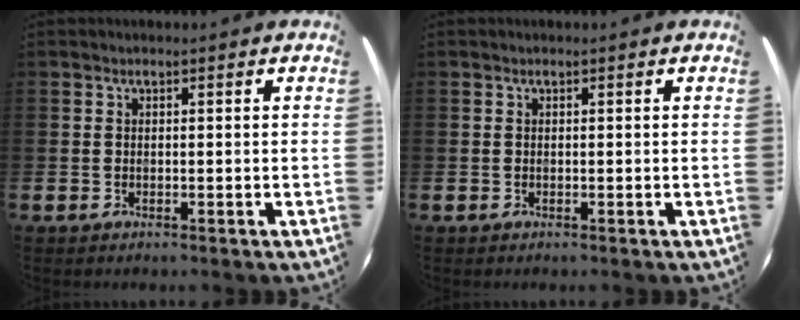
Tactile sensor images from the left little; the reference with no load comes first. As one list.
[{"total": 0.0}]